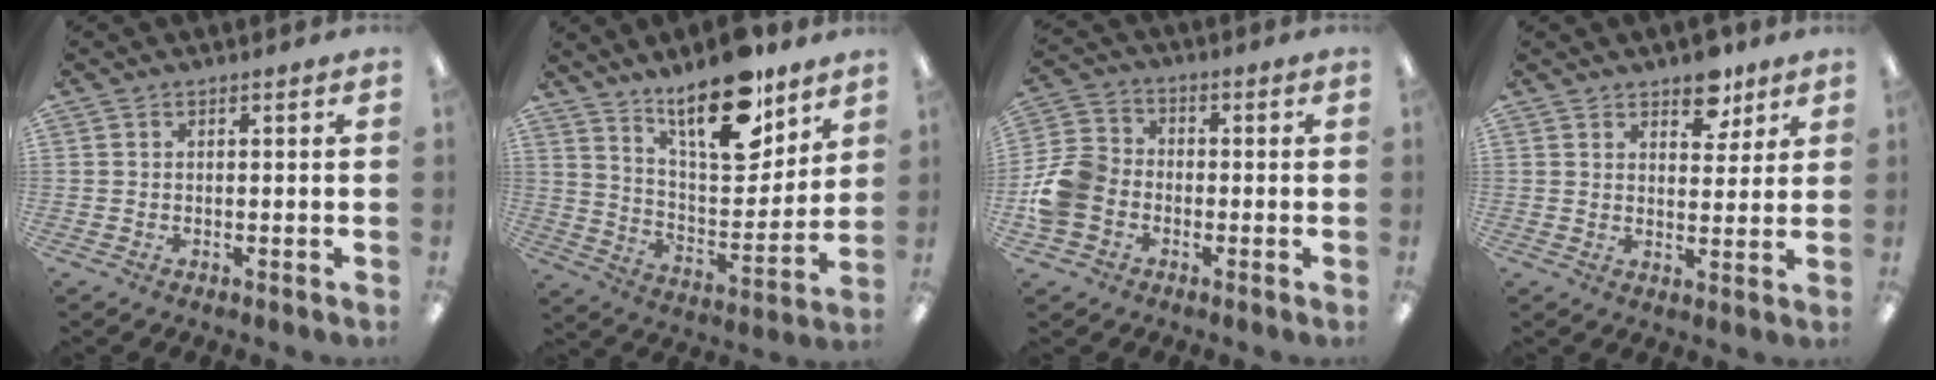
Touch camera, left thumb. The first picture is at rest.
{"total": 18.7, "force": [14.0, 6.3, 10.6], "torque": [-0.164, -0.091, 0.234]}
{"total": 10.6, "force": [-3.6, 8.5, 5.3], "torque": [-0.105, 0.040, -0.063]}
{"total": 7.1, "force": [5.3, 3.8, 2.9], "torque": [-0.015, -0.027, 0.088]}